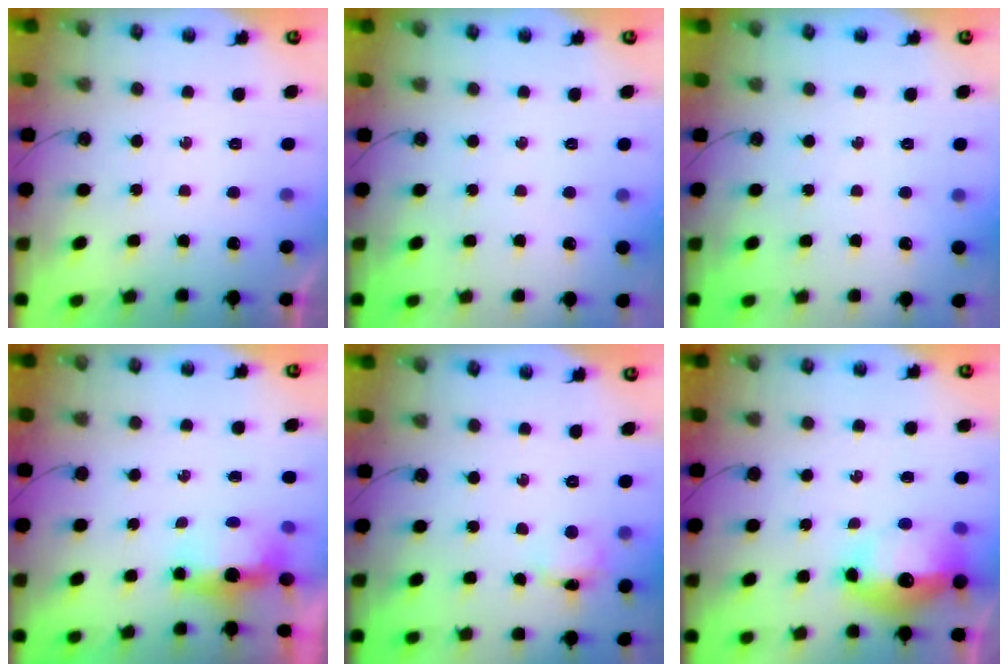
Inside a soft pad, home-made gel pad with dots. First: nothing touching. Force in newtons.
{"total": 0.0}
{"total": 0.0}
{"total": 14.5, "press": 7.2, "slide": 12.6}
{"total": 4.9, "press": 4.9, "slide": 0.4}
{"total": 13.9, "press": 13.3, "slide": 4.1}